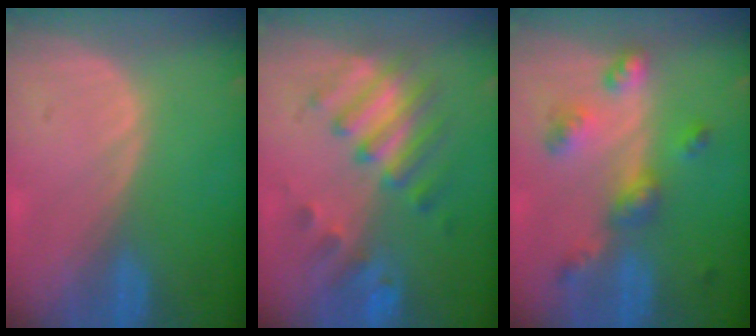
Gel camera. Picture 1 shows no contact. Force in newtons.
{"total": 7.6, "press": 7.5, "slide": 1.4}
{"total": 6.8, "press": 6.0, "slide": 3.3}